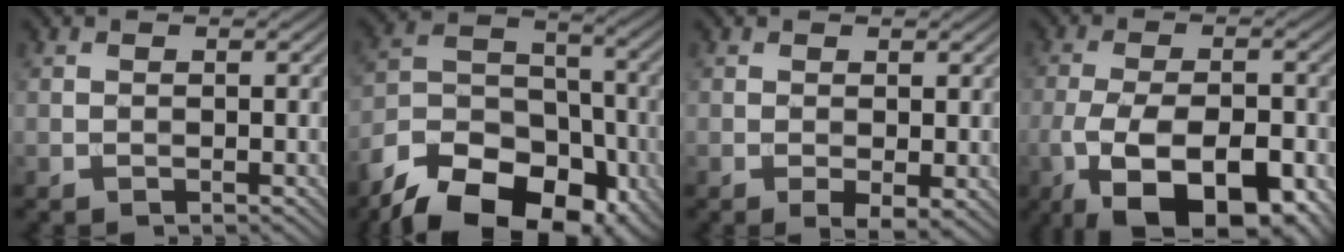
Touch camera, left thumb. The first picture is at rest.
{"total": 17.0, "force": [-11.4, 9.3, 8.5], "torque": [-0.180, -0.039, -0.190]}
{"total": 2.1, "force": [-0.4, 0.7, 1.9], "torque": [-0.036, -0.008, -0.004]}
{"total": 14.9, "force": [-7.3, 6.5, 11.2], "torque": [-0.200, -0.027, -0.108]}